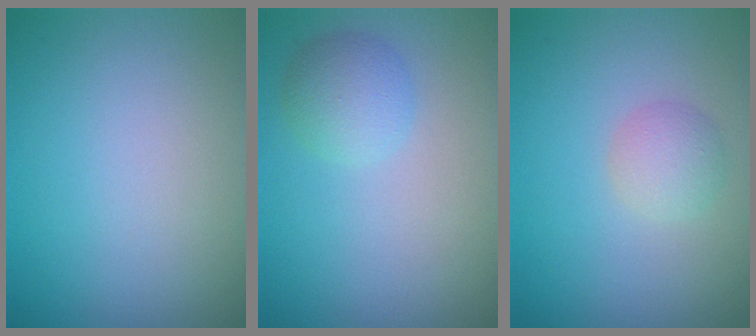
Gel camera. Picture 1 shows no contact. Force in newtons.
{"total": 2.5, "press": 2.5, "slide": 0.2}
{"total": 1.8, "press": 1.8, "slide": 0.1}